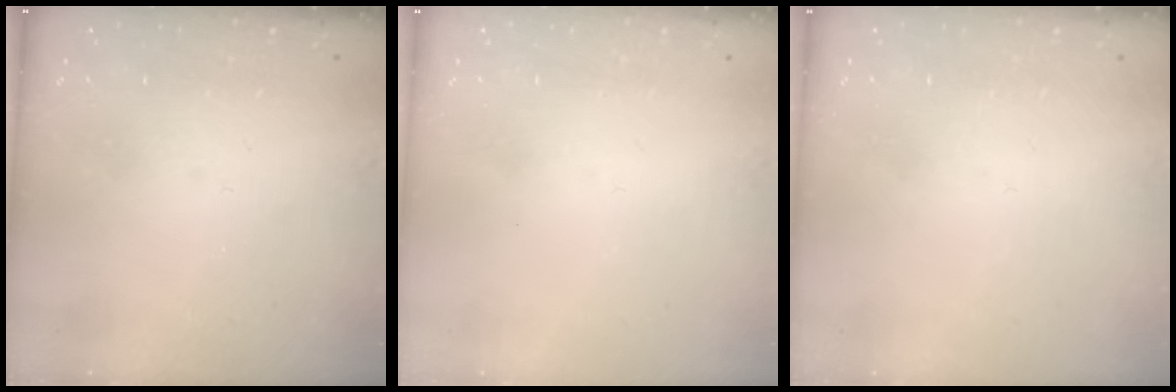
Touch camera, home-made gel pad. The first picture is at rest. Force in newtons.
{"total": 1.7, "press": 1.6, "slide": 0.1}
{"total": 1.9, "press": 1.9, "slide": 0.1}